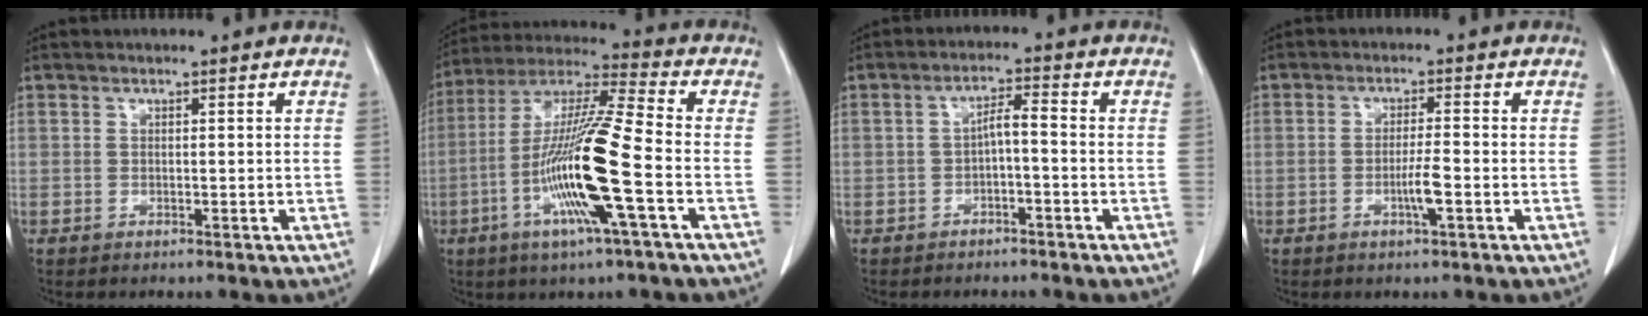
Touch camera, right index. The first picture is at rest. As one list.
[{"total": 16.8, "force": [-4.8, -0.1, 16.1], "torque": [-0.321, -0.011, -0.100]}, {"total": 3.1, "force": [-0.9, 0.5, 2.9], "torque": [-0.052, 0.013, -0.013]}, {"total": 3.5, "force": [-1.2, 0.0, 3.3], "torque": [-0.063, -0.004, -0.023]}]